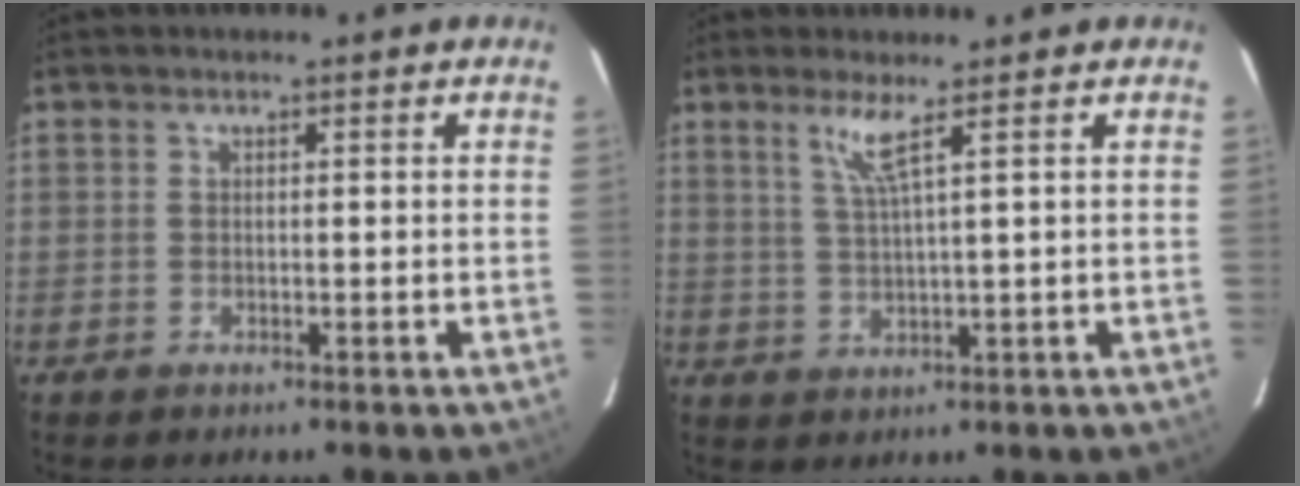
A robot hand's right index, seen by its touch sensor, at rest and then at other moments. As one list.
[{"total": 3.8, "force": [2.3, -0.8, 3.0], "torque": [-0.059, -0.007, 0.047]}]